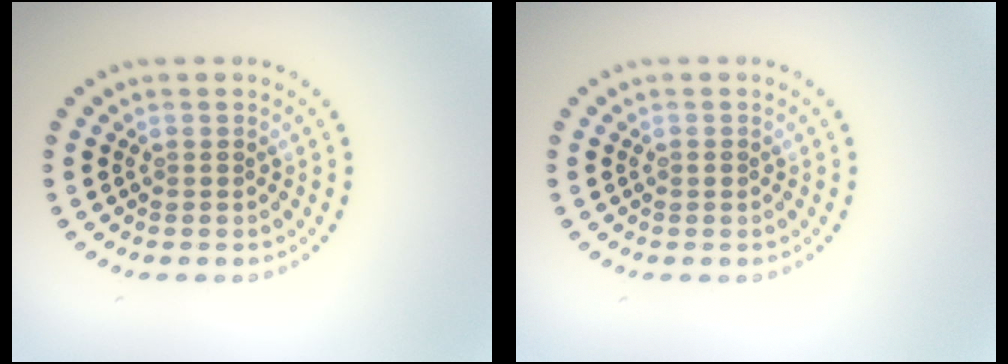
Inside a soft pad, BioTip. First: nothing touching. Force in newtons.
{"total": 0.5, "press": 0.5, "slide": 0.2}